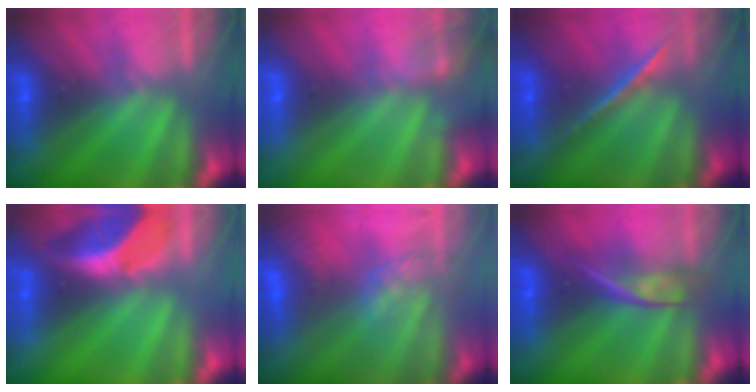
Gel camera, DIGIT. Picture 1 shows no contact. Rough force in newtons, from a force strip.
{"total": 1.8}
{"total": 1.8}
{"total": 2.2}
{"total": 3.9}
{"total": 2.4}